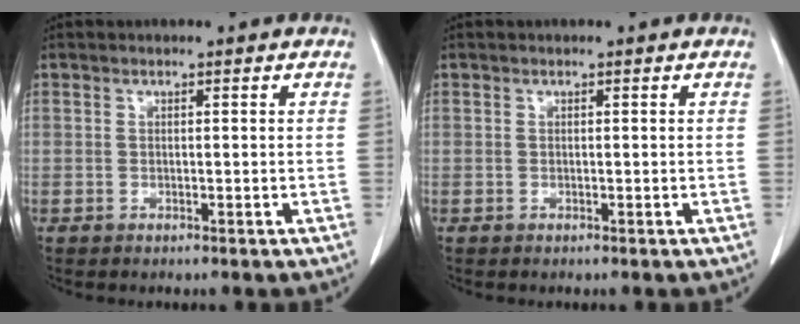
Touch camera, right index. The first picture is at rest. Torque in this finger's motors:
{"motor_torque": [0.00, 0.00, 0.00, 0.00]}